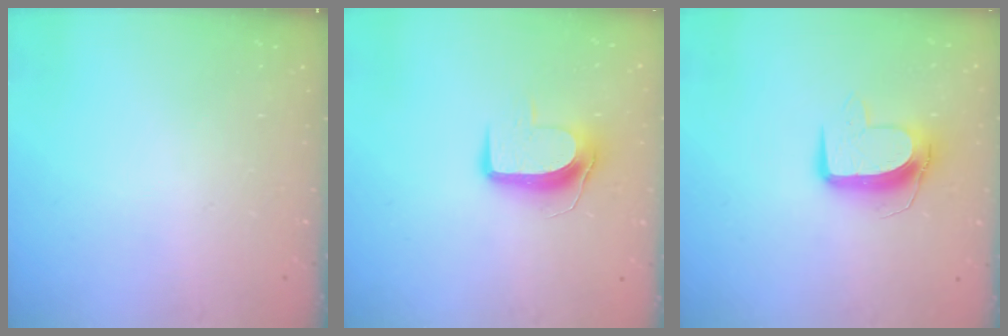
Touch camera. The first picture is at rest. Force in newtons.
{"total": 9.3, "press": 9.2, "slide": 0.9}
{"total": 10.5, "press": 10.5, "slide": 0.3}